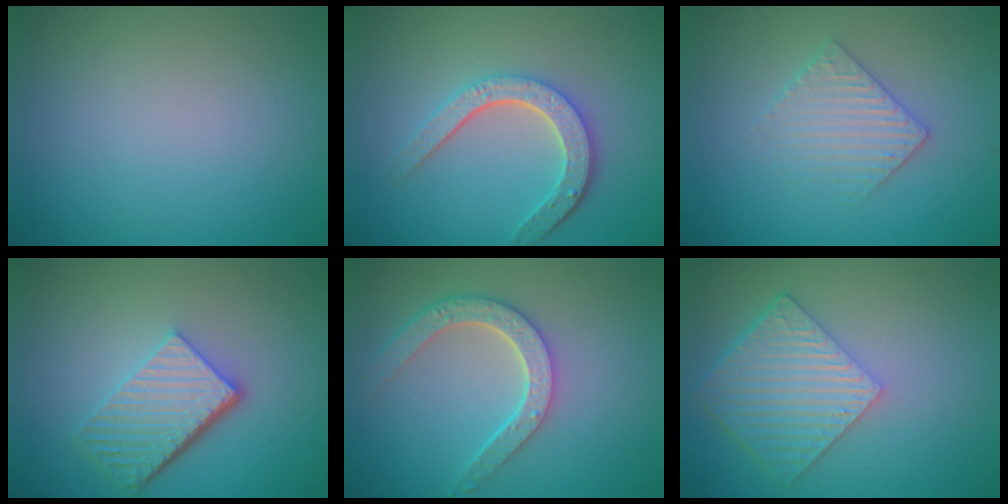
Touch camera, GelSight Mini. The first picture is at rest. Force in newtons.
{"total": 4.6, "press": 3.5, "slide": 2.9}
{"total": 3.0, "press": 2.9, "slide": 0.6}
{"total": 5.7, "press": 3.9, "slide": 4.1}
{"total": 4.5, "press": 3.6, "slide": 2.7}
{"total": 6.2, "press": 4.5, "slide": 4.3}